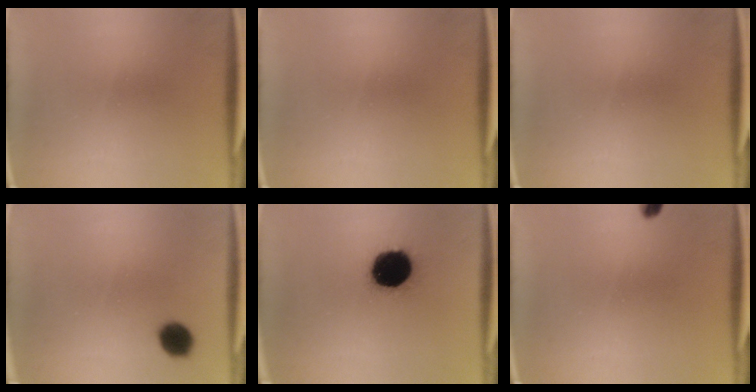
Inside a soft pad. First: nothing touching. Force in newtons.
{"total": 0.0}
{"total": 0.0}
{"total": 4.7}
{"total": 18.6}
{"total": 1.8}